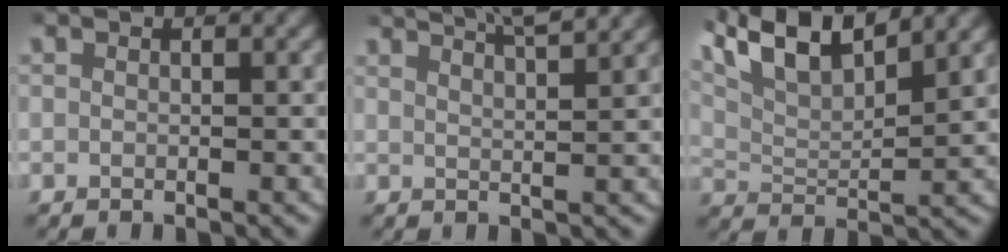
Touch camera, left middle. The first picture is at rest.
{"total": 7.2, "force": [5.9, 2.2, 3.5], "torque": [-0.051, 0.016, 0.087]}
{"total": 9.3, "force": [5.0, 5.5, 5.6], "torque": [-0.122, 0.000, 0.082]}